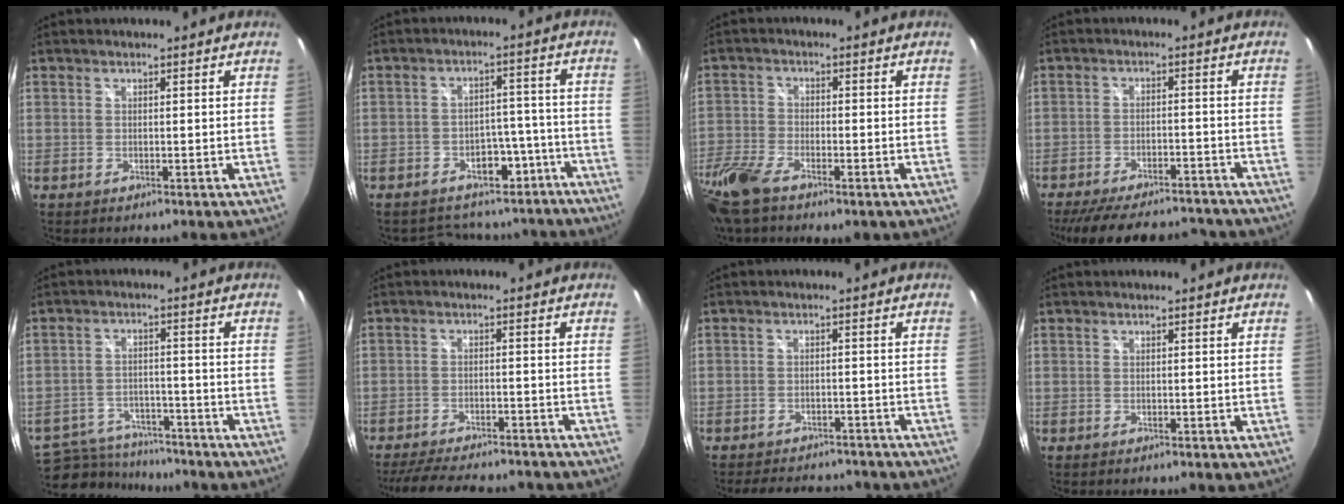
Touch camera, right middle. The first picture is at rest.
{"total": 12.8, "force": [-10.0, 7.6, 2.5], "torque": [-0.033, 0.056, -0.111]}
{"total": 11.8, "force": [-8.0, 5.0, 7.0], "torque": [-0.179, -0.036, -0.161]}
{"total": 19.8, "force": [-17.0, 6.1, 8.0], "torque": [-0.170, -0.002, -0.226]}
{"total": 13.2, "force": [-11.3, 5.2, 4.2], "torque": [-0.108, -0.002, -0.168]}
{"total": 15.9, "force": [-13.8, 4.0, 6.9], "torque": [-0.142, -0.021, -0.194]}
{"total": 10.9, "force": [-9.4, 4.2, 3.4], "torque": [-0.079, 0.018, -0.122]}
{"total": 0.0}